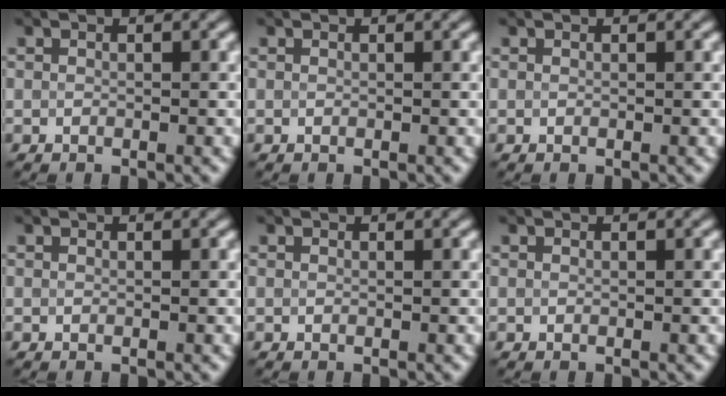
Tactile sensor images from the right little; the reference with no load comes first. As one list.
[{"total": 0.0}, {"total": 0.0}, {"total": 0.0}, {"total": 0.0}, {"total": 0.0}]